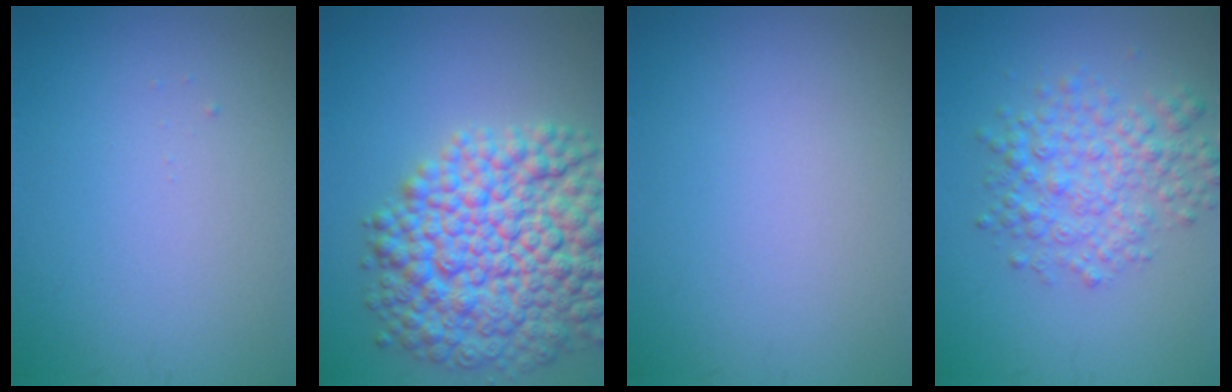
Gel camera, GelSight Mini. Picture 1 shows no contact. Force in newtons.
{"total": 12.5, "press": 12.5, "slide": 0.3}
{"total": 0.0}
{"total": 4.7, "press": 4.7, "slide": 0.1}